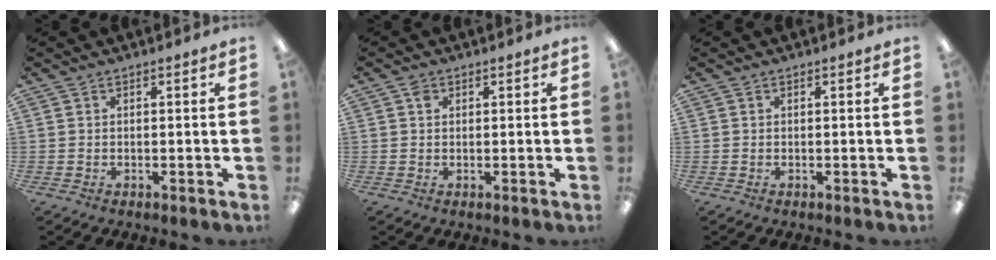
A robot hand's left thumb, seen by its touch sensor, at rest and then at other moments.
{"total": 1.3, "force": [0.6, 1.0, 0.7], "torque": [-0.014, 0.004, 0.010]}
{"total": 0.0}